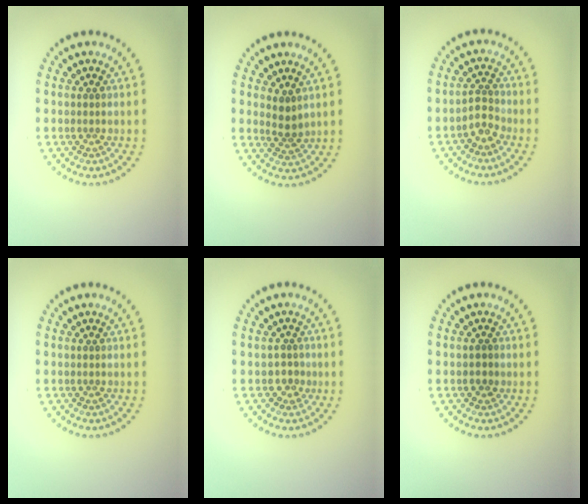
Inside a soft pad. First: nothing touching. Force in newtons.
{"total": 1.6, "press": 1.2, "slide": 1.0}
{"total": 1.9, "press": 1.5, "slide": 1.2}
{"total": 0.0}
{"total": 1.4, "press": 1.2, "slide": 0.8}
{"total": 0.9, "press": 0.9, "slide": 0.1}